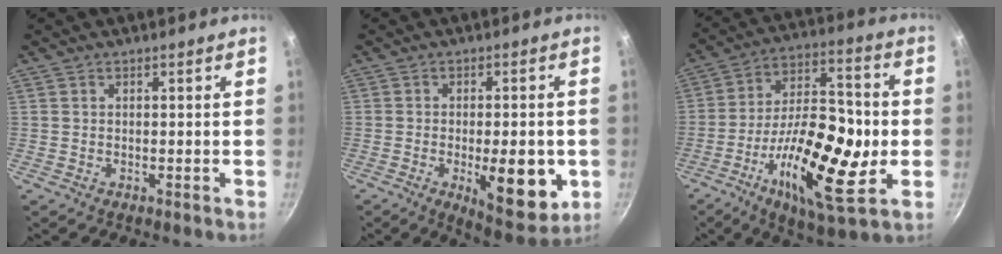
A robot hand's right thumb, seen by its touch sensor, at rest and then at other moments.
{"total": 13.4, "force": [-3.1, 5.4, 11.9], "torque": [-0.132, -0.005, -0.034]}
{"total": 23.0, "force": [-5.3, 9.0, 20.5], "torque": [-0.336, 0.022, -0.094]}